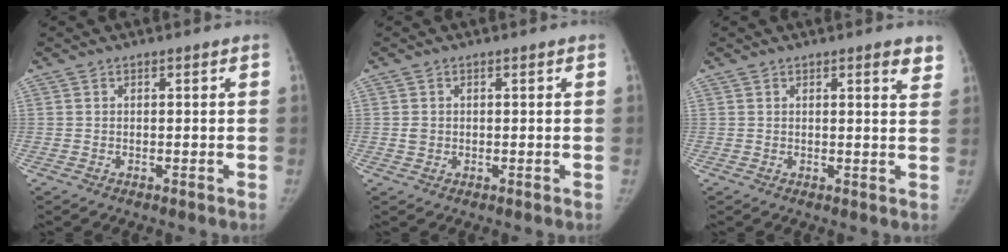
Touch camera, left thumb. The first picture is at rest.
{"total": 1.3, "force": [0.0, 1.1, 0.6], "torque": [-0.005, 0.001, 0.005]}
{"total": 3.5, "force": [2.4, 0.7, 2.3], "torque": [-0.017, -0.011, 0.027]}